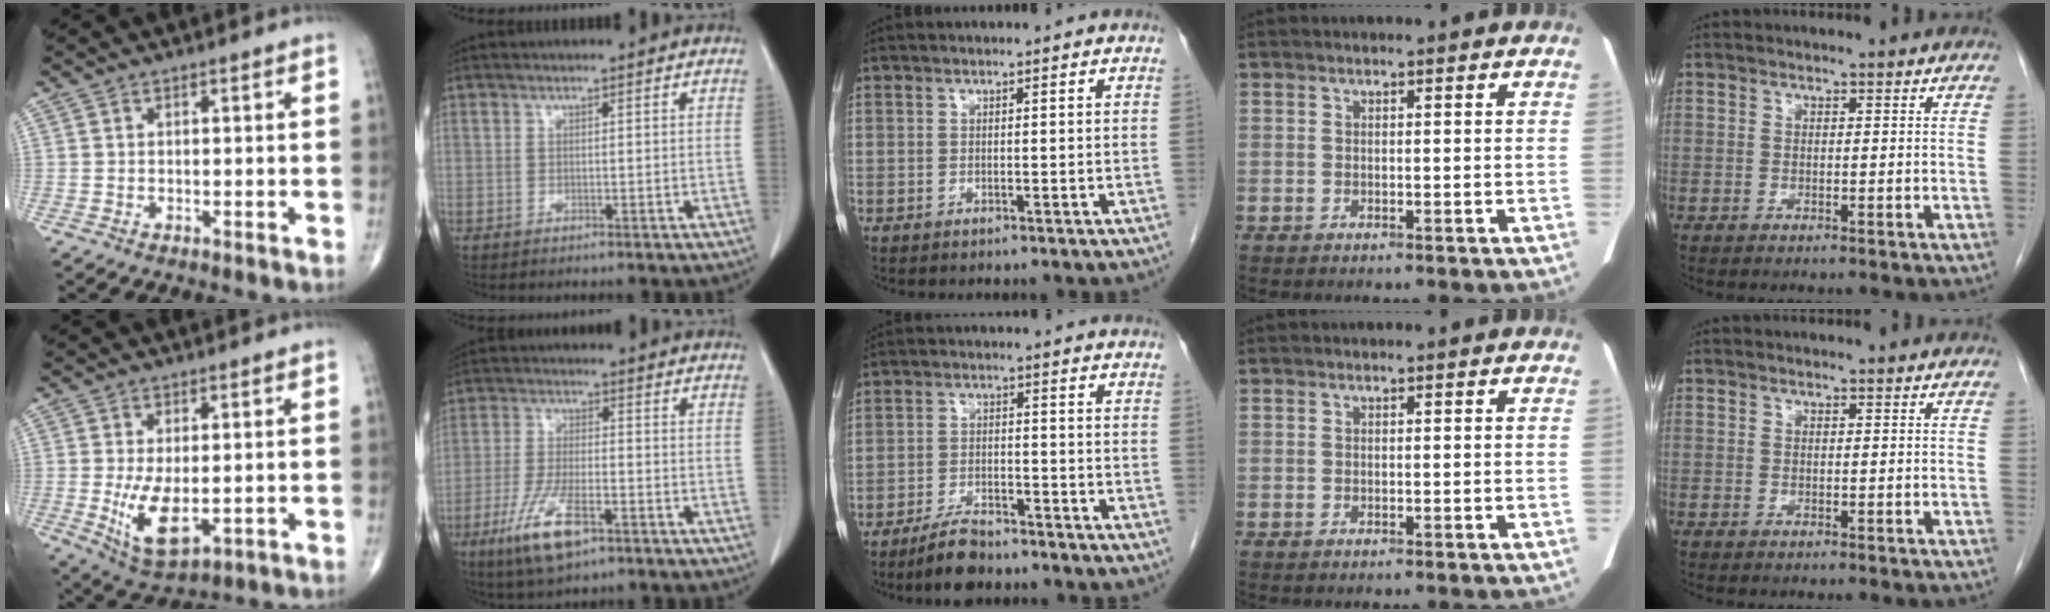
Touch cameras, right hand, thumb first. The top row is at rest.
{"thumb": {"total": 8.9, "force": [-1.1, 4.3, 7.8], "torque": [-0.137, -0.023, -0.005]}, "index": {"total": 9.3, "force": [-5.1, 2.5, 7.4], "torque": [-0.152, -0.017, -0.089]}, "middle": {"total": 5.7, "force": [-4.9, 1.5, 2.6], "torque": [-0.050, -0.007, -0.087]}}